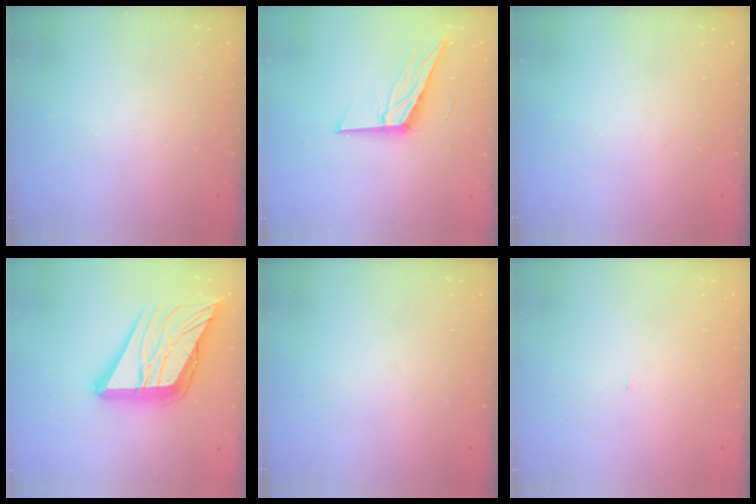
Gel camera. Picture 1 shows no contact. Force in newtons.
{"total": 12.7, "press": 12.6, "slide": 1.2}
{"total": 0.0}
{"total": 24.2, "press": 24.1, "slide": 2.8}
{"total": 0.0}
{"total": 0.9, "press": 0.9, "slide": 0.0}